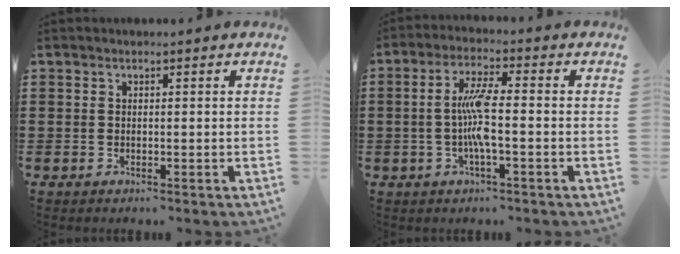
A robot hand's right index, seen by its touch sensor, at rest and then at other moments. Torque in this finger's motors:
{"motor_torque": [1.63, -0.39, 0.70, 0.21]}